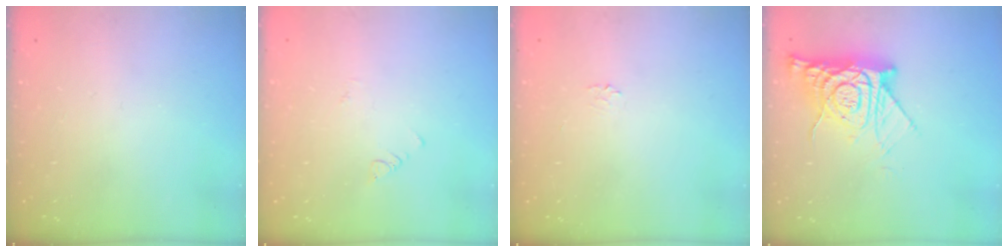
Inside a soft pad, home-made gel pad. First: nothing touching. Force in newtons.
{"total": 1.1, "press": 1.1, "slide": 0.3}
{"total": 1.7, "press": 1.7, "slide": 0.3}
{"total": 13.2, "press": 13.2, "slide": 1.2}